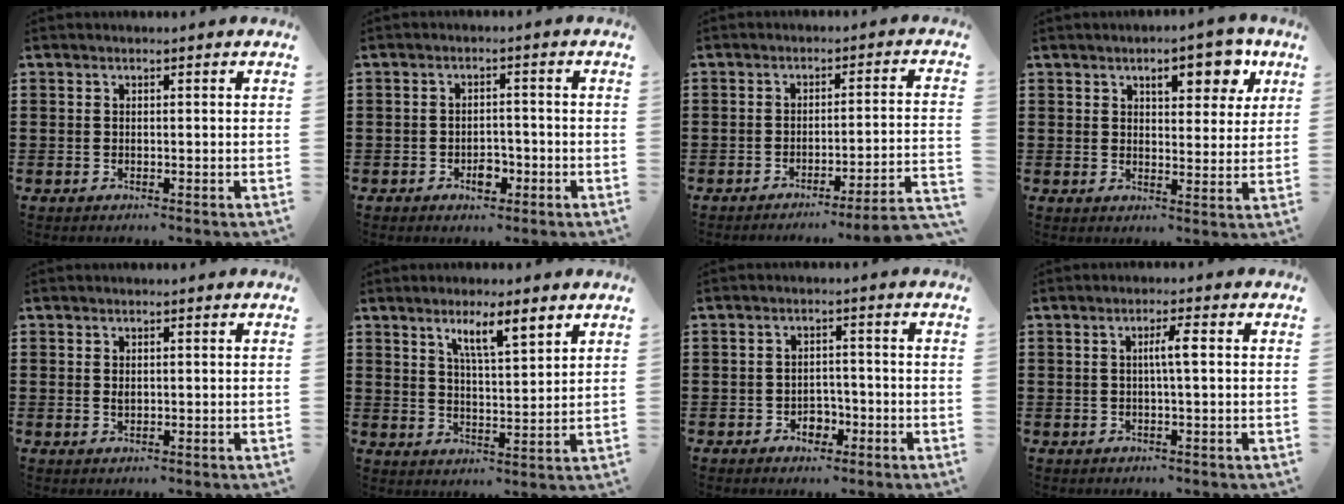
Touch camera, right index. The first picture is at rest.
{"total": 3.1, "force": [-1.6, 1.9, 1.9], "torque": [-0.035, 0.004, -0.028]}
{"total": 4.1, "force": [-3.3, -0.5, 2.4], "torque": [-0.044, -0.022, -0.068]}
{"total": 7.2, "force": [4.1, 3.2, 5.0], "torque": [-0.064, -0.005, 0.060]}
{"total": 1.0, "force": [0.2, 0.5, 0.8], "torque": [-0.017, 0.003, 0.003]}
{"total": 6.1, "force": [3.8, 1.1, 4.7], "torque": [-0.085, -0.005, 0.060]}
{"total": 2.8, "force": [-1.6, 2.0, 1.1], "torque": [-0.025, 0.004, -0.033]}
{"total": 3.1, "force": [0.2, 0.1, 3.1], "torque": [-0.058, -0.001, -0.001]}